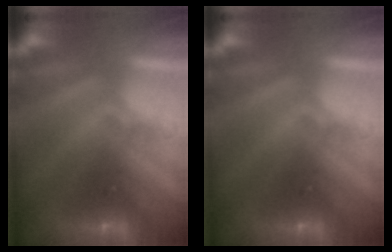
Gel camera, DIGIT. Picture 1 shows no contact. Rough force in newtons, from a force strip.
{"total": 0.0}